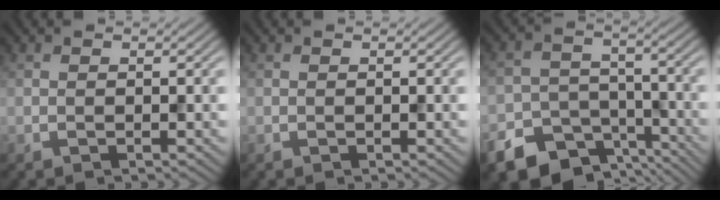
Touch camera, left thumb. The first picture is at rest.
{"total": 0.0}
{"total": 10.9, "force": [-7.7, 6.7, 3.7], "torque": [-0.075, -0.020, -0.124]}